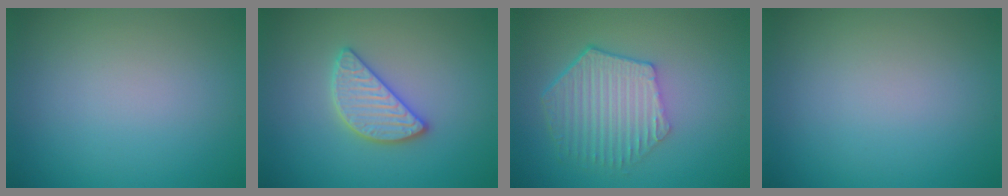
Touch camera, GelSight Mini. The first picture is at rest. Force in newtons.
{"total": 3.0, "press": 3.0, "slide": 0.2}
{"total": 5.9, "press": 4.5, "slide": 3.9}
{"total": 0.0}